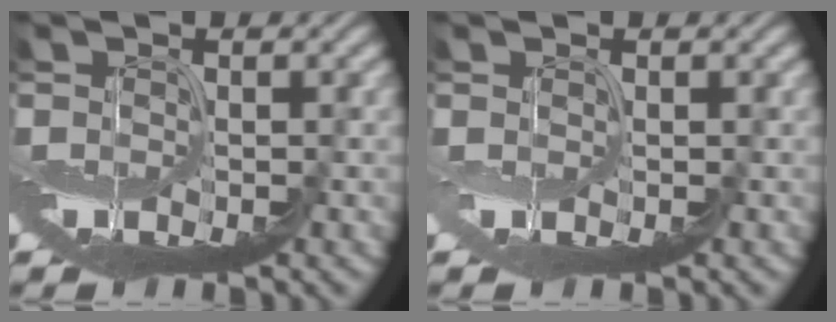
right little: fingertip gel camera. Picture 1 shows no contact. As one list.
[{"total": 0.6, "force": [0.6, -0.2, -0.1], "torque": [0.002, 0.001, 0.010]}]